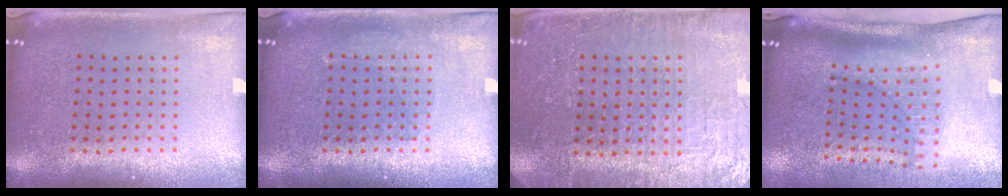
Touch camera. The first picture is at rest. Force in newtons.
{"total": 0.9, "press": 0.9, "slide": 0.2}
{"total": 3.5, "press": 3.4, "slide": 0.8}
{"total": 2.2, "press": 1.5, "slide": 1.6}